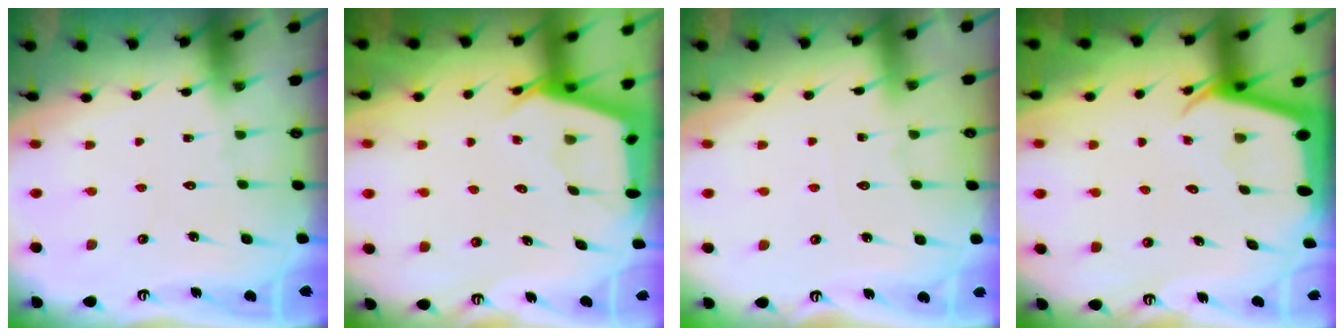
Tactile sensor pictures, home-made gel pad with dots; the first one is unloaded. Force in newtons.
{"total": 2.7, "press": 2.7, "slide": 0.3}
{"total": 2.6, "press": 2.6, "slide": 0.3}
{"total": 2.6, "press": 2.6, "slide": 0.2}